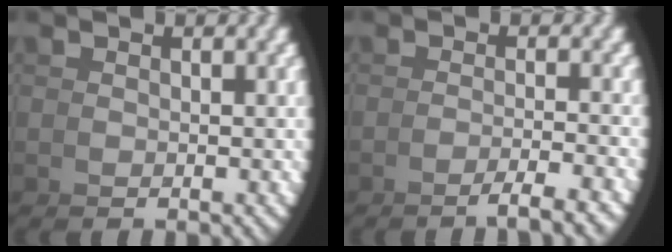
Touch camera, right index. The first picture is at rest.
{"total": 3.2, "force": [-2.2, -0.3, 2.3], "torque": [-0.012, 0.010, -0.043]}